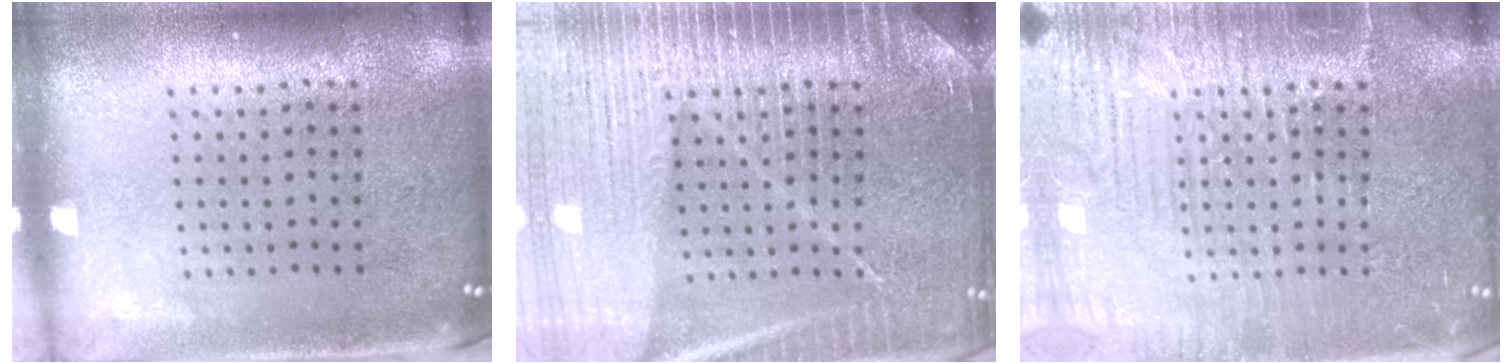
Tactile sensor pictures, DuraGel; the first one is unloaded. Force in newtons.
{"total": 6.6, "press": 6.5, "slide": 0.9}
{"total": 5.8, "press": 5.7, "slide": 0.8}